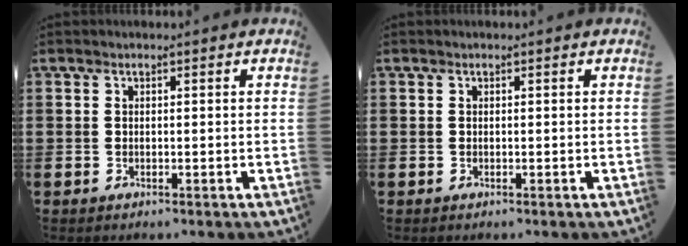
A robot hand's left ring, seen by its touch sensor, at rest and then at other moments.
{"total": 0.0}